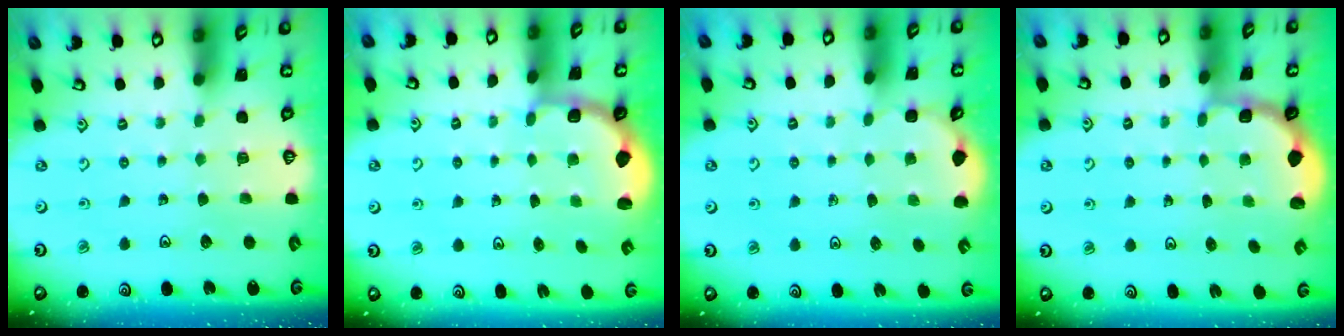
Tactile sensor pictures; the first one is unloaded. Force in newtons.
{"total": 2.7, "press": 2.1, "slide": 1.7}
{"total": 2.2, "press": 1.7, "slide": 1.3}
{"total": 1.7, "press": 1.5, "slide": 0.7}